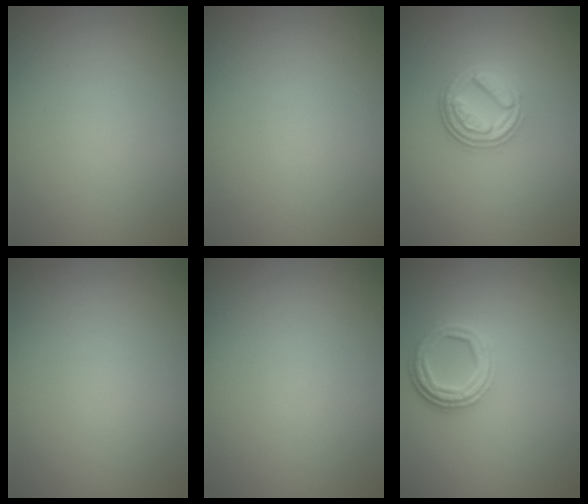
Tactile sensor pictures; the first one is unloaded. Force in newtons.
{"total": 0.0}
{"total": 4.0, "press": 3.3, "slide": 2.3}
{"total": 0.0}
{"total": 0.0}
{"total": 3.9, "press": 3.0, "slide": 2.5}